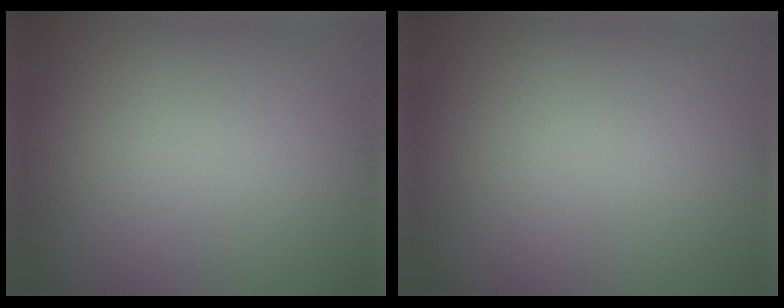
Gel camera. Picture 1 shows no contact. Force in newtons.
{"total": 0.0}